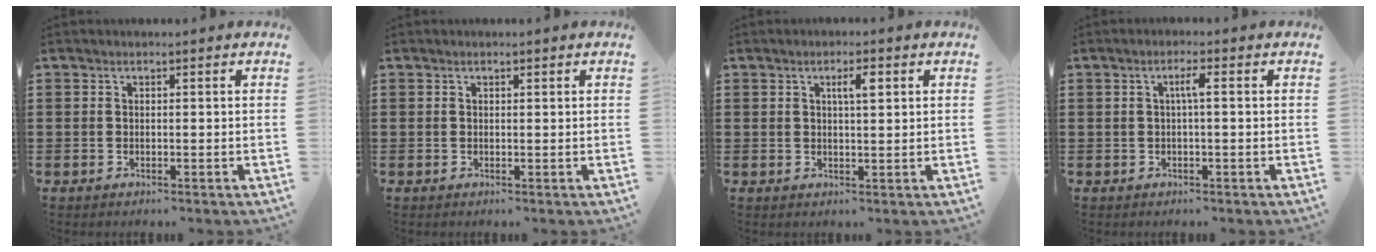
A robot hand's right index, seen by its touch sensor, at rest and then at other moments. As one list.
[{"total": 0.0}, {"total": 2.9, "force": [1.0, 0.5, 2.7], "torque": [-0.046, 0.003, 0.012]}, {"total": 2.2, "force": [0.0, 0.1, 2.2], "torque": [-0.042, 0.001, -0.002]}]